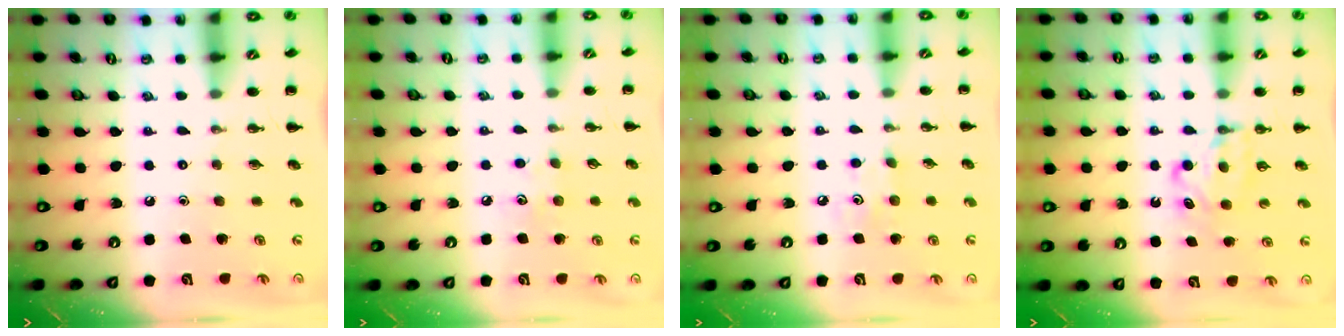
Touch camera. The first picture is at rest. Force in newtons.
{"total": 4.5, "press": 4.3, "slide": 1.3}
{"total": 4.4, "press": 4.3, "slide": 0.8}
{"total": 6.0, "press": 6.0, "slide": 0.7}